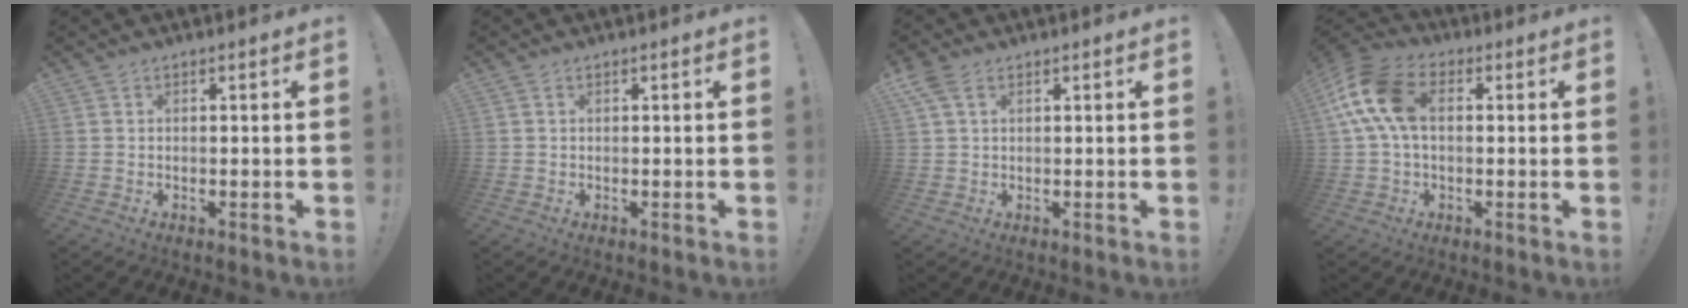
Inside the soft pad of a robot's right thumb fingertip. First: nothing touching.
{"total": 0.0}
{"total": 3.9, "force": [1.9, 2.1, 2.8], "torque": [-0.058, 0.002, 0.038]}
{"total": 13.9, "force": [2.4, 8.8, 10.4], "torque": [-0.205, 0.004, 0.045]}